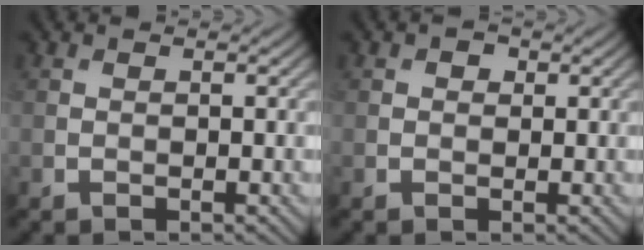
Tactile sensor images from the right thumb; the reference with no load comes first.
{"total": 1.2, "force": [0.5, 0.9, 0.6], "torque": [-0.005, -0.001, 0.003]}